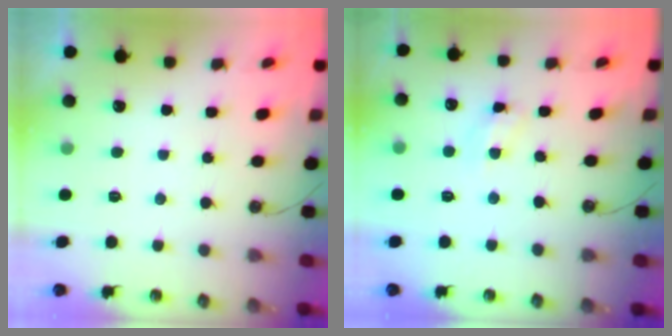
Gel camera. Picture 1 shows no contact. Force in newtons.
{"total": 3.7, "press": 3.7, "slide": 0.5}